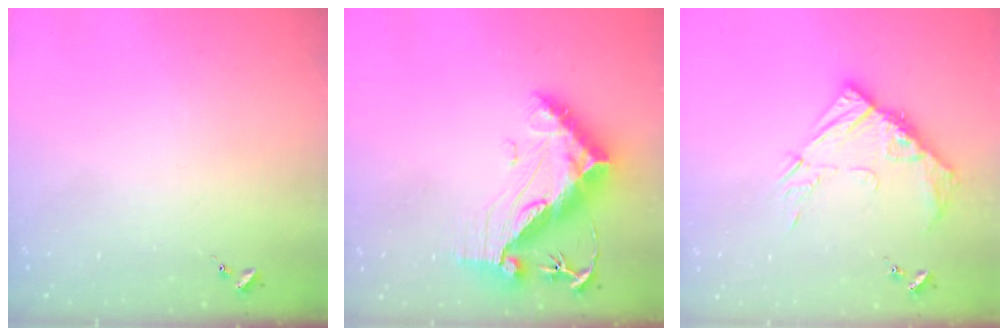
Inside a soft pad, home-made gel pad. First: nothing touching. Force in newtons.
{"total": 14.8, "press": 14.7, "slide": 1.3}
{"total": 12.2, "press": 12.1, "slide": 0.9}